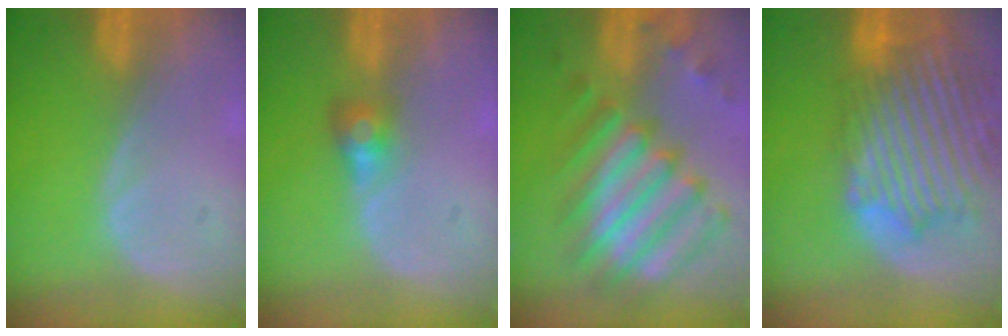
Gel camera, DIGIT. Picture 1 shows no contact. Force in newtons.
{"total": 2.8, "press": 2.6, "slide": 1.0}
{"total": 12.0, "press": 10.4, "slide": 6.0}
{"total": 14.5, "press": 12.3, "slide": 7.6}